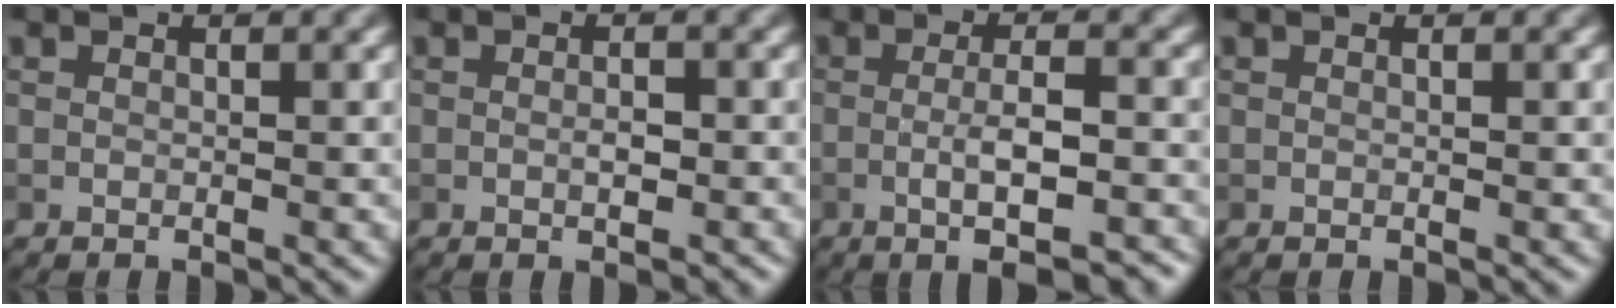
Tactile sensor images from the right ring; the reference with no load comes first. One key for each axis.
{"total": 1.3, "fx": -0.3, "fy": 0.5, "fz": 1.2, "tx": -0.021, "ty": -0.001, "tz": -0.004}
{"total": 5.6, "fx": -1.8, "fy": 1.4, "fz": 5.1, "tx": -0.082, "ty": -0.002, "tz": -0.025}
{"total": 0.0}